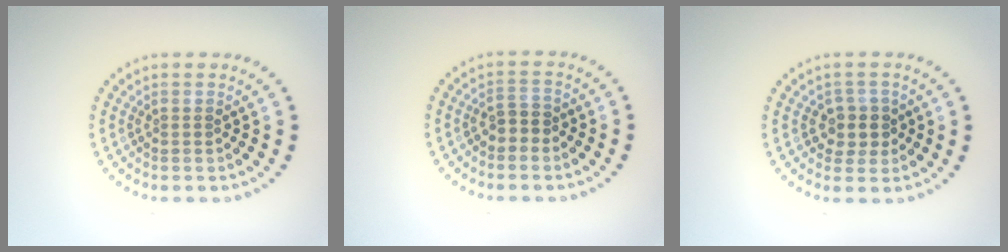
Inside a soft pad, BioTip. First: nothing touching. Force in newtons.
{"total": 1.9, "press": 1.7, "slide": 0.7}
{"total": 2.2, "press": 2.0, "slide": 1.0}